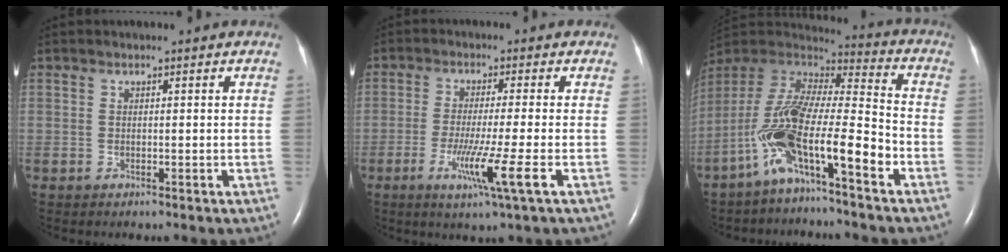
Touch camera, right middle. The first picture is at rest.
{"total": 7.5, "force": [-2.9, -1.3, 6.8], "torque": [-0.128, -0.028, -0.052]}
{"total": 14.7, "force": [-7.4, 1.6, 12.6], "torque": [-0.248, 0.000, -0.139]}